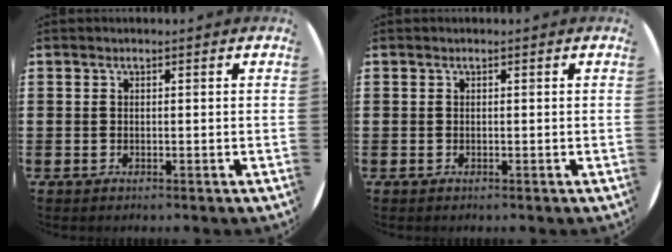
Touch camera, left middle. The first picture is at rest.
{"total": 0.0}